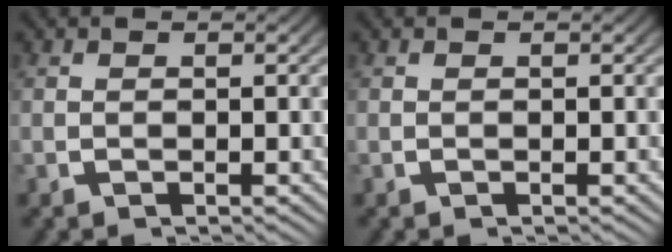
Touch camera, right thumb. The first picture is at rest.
{"total": 0.0}